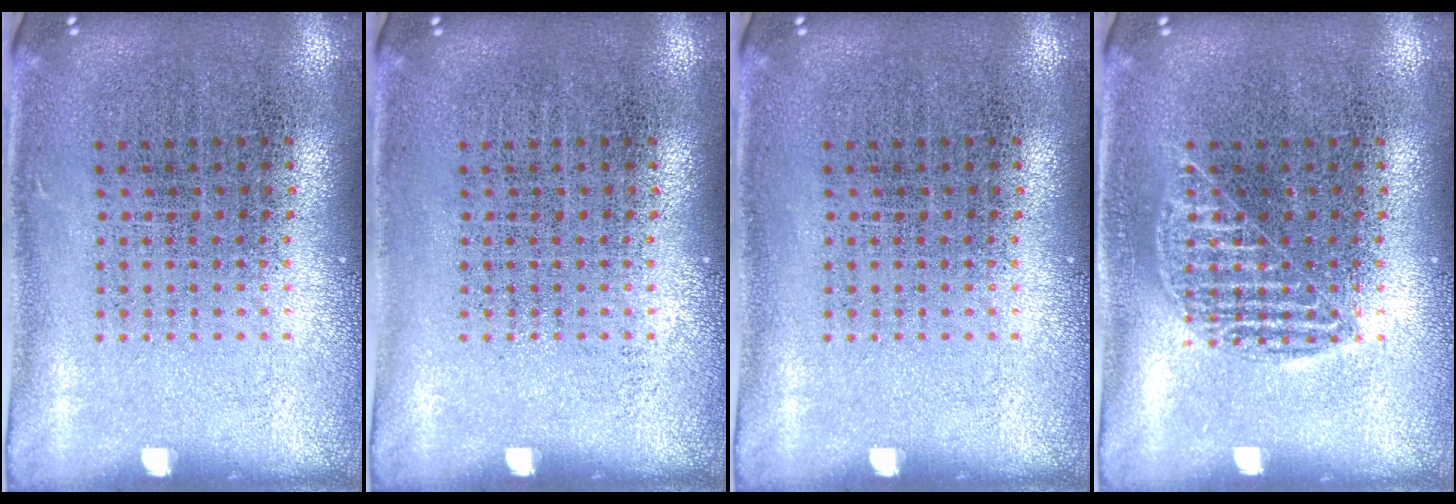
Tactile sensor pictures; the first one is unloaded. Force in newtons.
{"total": 0.0}
{"total": 0.0}
{"total": 1.2, "press": 1.2, "slide": 0.2}